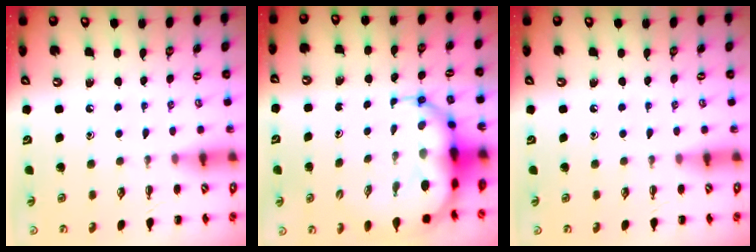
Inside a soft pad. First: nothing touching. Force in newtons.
{"total": 10.3, "press": 9.9, "slide": 2.8}
{"total": 0.0}